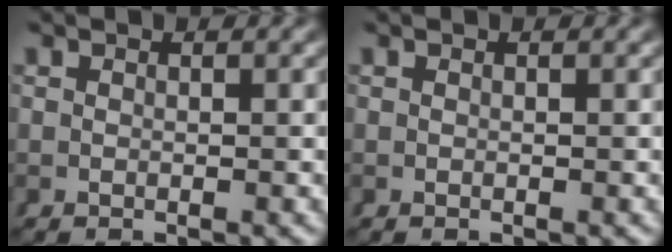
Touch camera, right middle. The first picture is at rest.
{"total": 0.0}